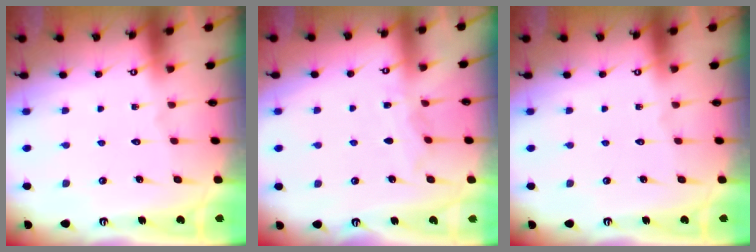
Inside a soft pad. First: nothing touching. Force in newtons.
{"total": 4.7, "press": 4.7, "slide": 0.6}
{"total": 0.0}